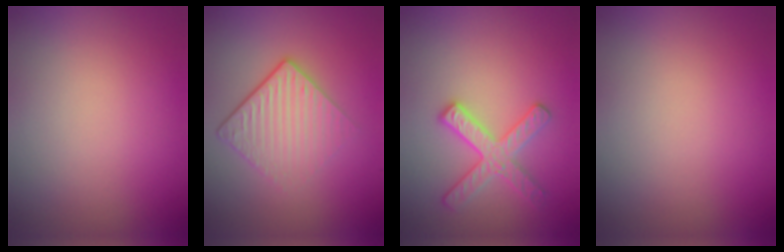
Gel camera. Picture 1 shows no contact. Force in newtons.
{"total": 4.4, "press": 2.9, "slide": 3.3}
{"total": 2.9, "press": 2.9, "slide": 0.4}
{"total": 0.0}